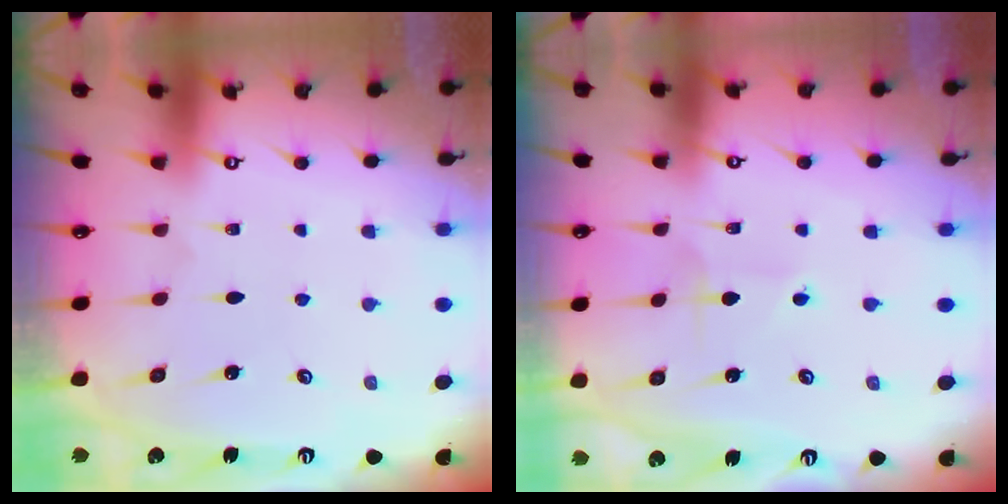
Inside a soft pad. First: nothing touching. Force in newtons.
{"total": 2.3, "press": 2.3, "slide": 0.2}